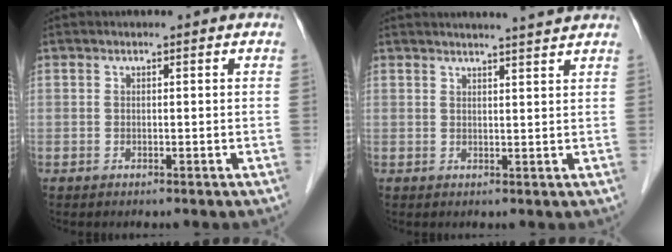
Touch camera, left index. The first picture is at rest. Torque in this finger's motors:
{"motor_torque": [1.01, -1.13, 0.19, 0.02]}